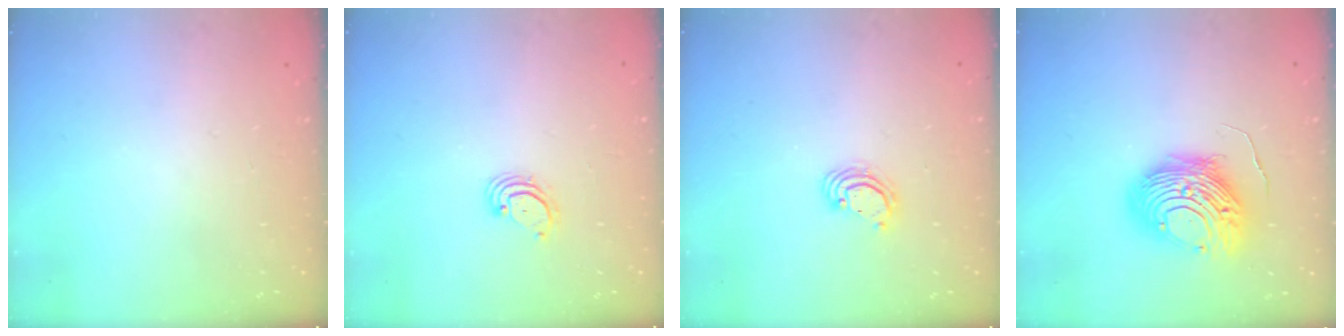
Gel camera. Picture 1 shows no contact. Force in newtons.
{"total": 3.0, "press": 3.0, "slide": 0.3}
{"total": 3.9, "press": 3.9, "slide": 0.2}
{"total": 12.9, "press": 12.9, "slide": 0.6}